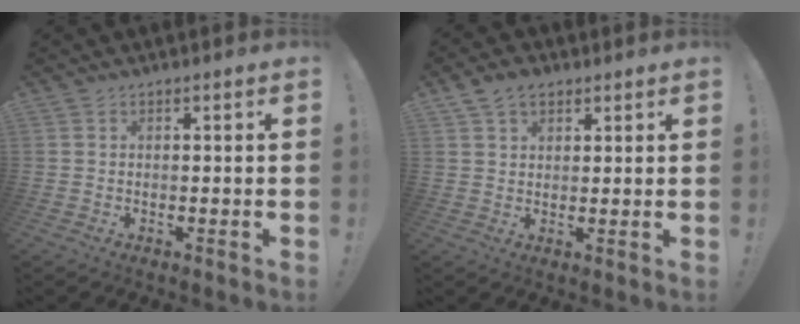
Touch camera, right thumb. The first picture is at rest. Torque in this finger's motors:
{"motor_torque": [0.00, 0.00, 0.00, 0.00, 0.00]}